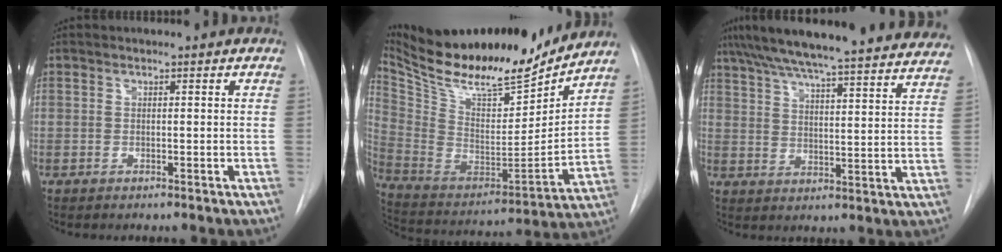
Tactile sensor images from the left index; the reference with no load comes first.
{"total": 25.1, "force": [22.6, 4.6, 10.0], "torque": [-0.189, -0.037, 0.365]}
{"total": 32.3, "force": [29.0, 3.5, 13.8], "torque": [-0.229, -0.043, 0.364]}